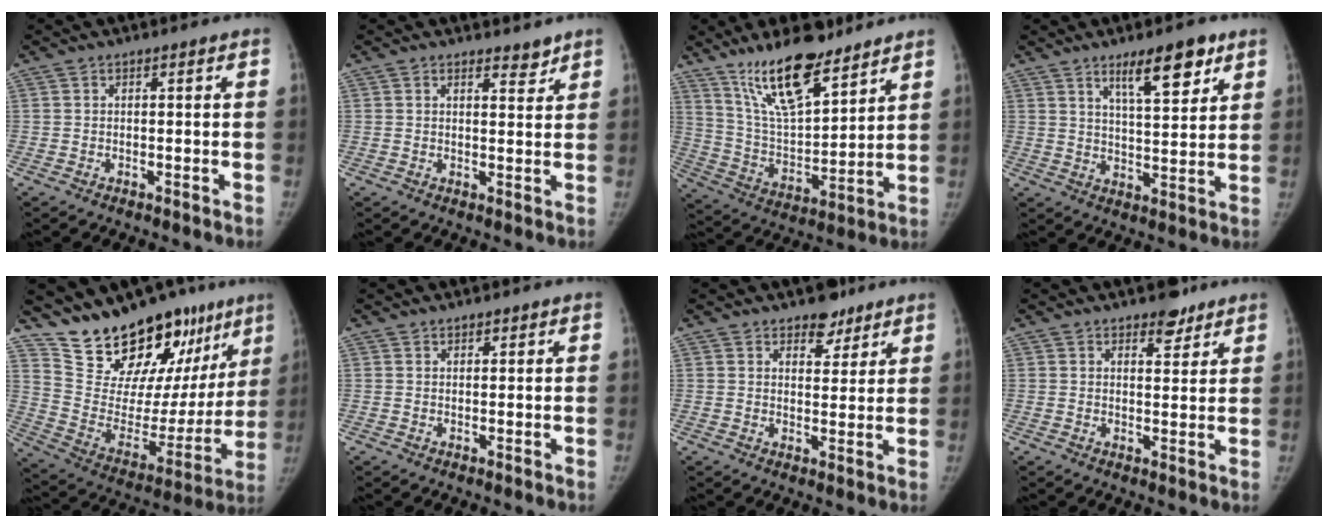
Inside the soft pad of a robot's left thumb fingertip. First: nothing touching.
{"total": 2.5, "force": [2.2, 0.9, 0.7], "torque": [0.006, -0.017, 0.031]}
{"total": 17.1, "force": [12.4, 5.6, 10.4], "torque": [-0.148, -0.070, 0.230]}
{"total": 10.3, "force": [6.3, 3.1, 7.5], "torque": [-0.095, -0.036, 0.104]}
{"total": 26.4, "force": [19.5, 11.7, 13.3], "torque": [-0.162, -0.093, 0.305]}
{"total": 1.0, "force": [0.8, 0.6, 0.1], "torque": [0.013, -0.005, 0.009]}
{"total": 5.4, "force": [3.9, 3.1, 2.0], "torque": [0.005, -0.024, 0.057]}
{"total": 4.4, "force": [3.3, 2.2, 2.1], "torque": [-0.006, -0.020, 0.047]}